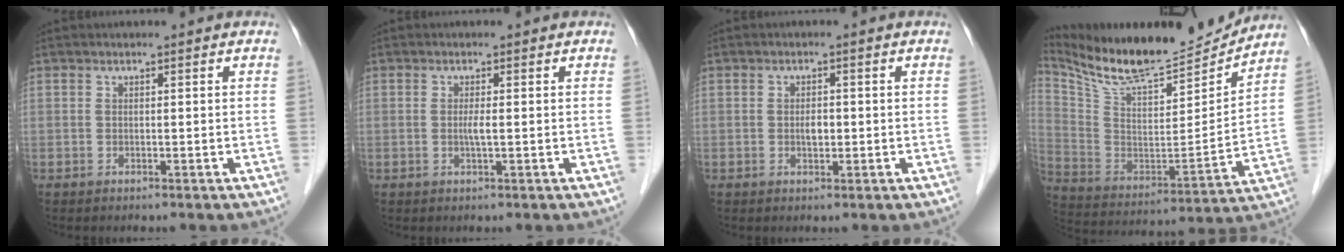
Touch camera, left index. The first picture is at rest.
{"total": 1.4, "force": [-0.1, -0.1, 1.4], "torque": [-0.031, -0.002, -0.002]}
{"total": 1.8, "force": [-0.2, 0.9, 1.5], "torque": [-0.026, 0.001, -0.002]}
{"total": 20.0, "force": [18.3, 3.0, 7.4], "torque": [-0.150, -0.025, 0.308]}